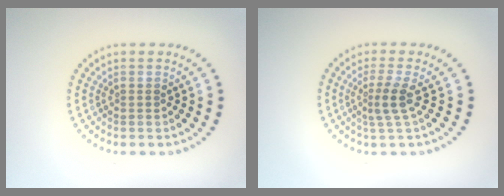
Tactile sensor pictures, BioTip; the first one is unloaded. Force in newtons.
{"total": 2.3, "press": 1.7, "slide": 1.6}